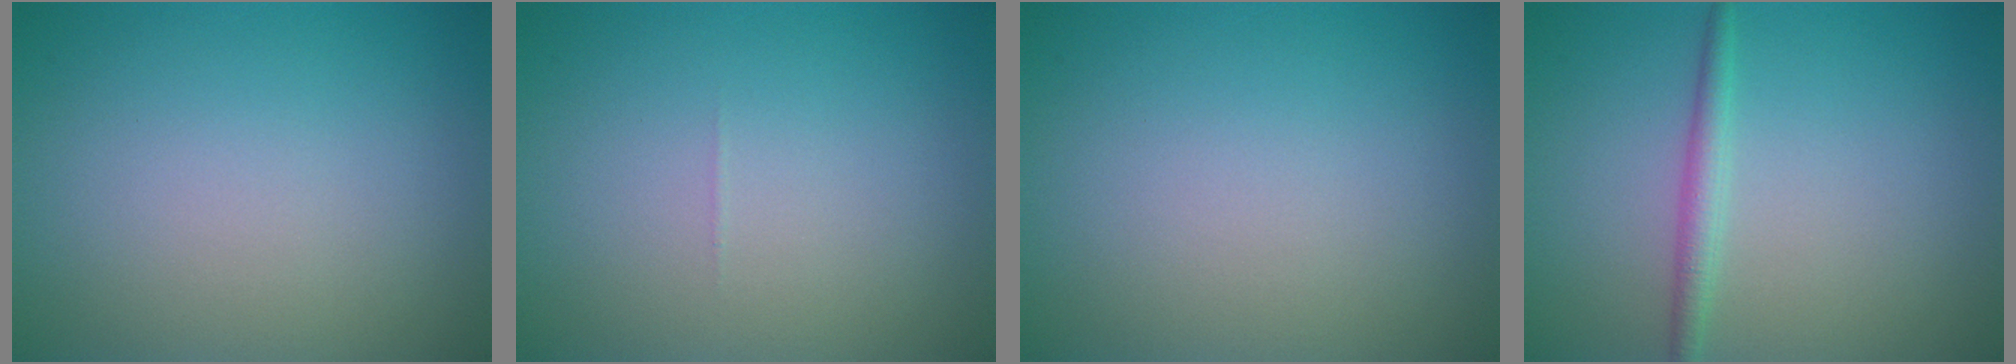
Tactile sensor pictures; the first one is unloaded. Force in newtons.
{"total": 0.0}
{"total": 0.0}
{"total": 1.7, "press": 1.7, "slide": 0.1}